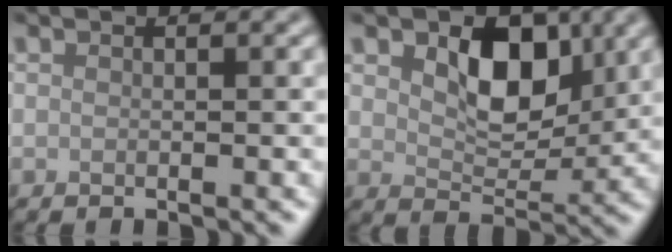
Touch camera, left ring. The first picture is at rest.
{"total": 5.9, "force": [1.9, 3.7, 4.2], "torque": [-0.069, -0.006, 0.028]}